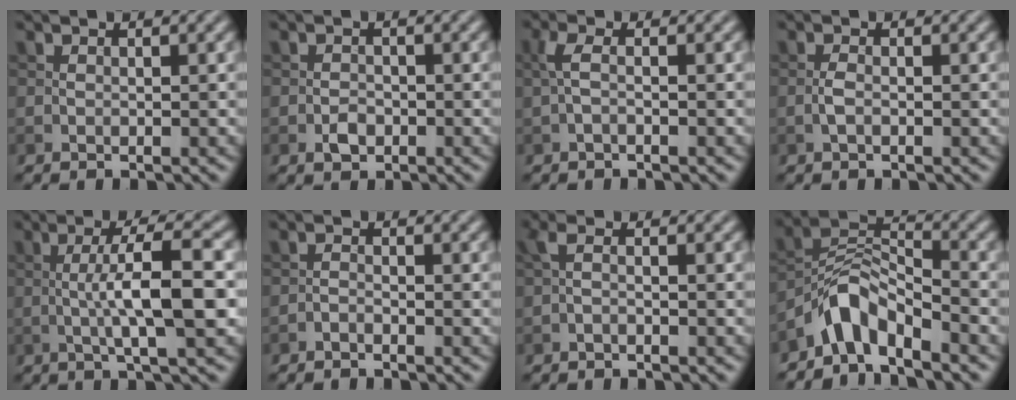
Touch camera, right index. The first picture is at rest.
{"total": 1.4, "force": [-0.6, 1.0, 0.8], "torque": [-0.012, 0.001, -0.012]}
{"total": 1.7, "force": [-0.3, 0.5, 1.5], "torque": [-0.038, 0.004, -0.010]}
{"total": 1.1, "force": [-0.5, 0.4, 0.9], "torque": [-0.021, 0.001, -0.012]}
{"total": 7.0, "force": [-0.4, 1.3, 6.9], "torque": [-0.115, 0.009, -0.008]}
{"total": 1.0, "force": [-0.9, 0.2, 0.4], "torque": [-0.011, 0.002, -0.020]}
{"total": 1.4, "force": [-0.4, 0.3, 1.3], "torque": [-0.032, 0.001, -0.012]}
{"total": 4.8, "force": [-3.9, 1.6, 2.4], "torque": [-0.034, 0.009, -0.084]}